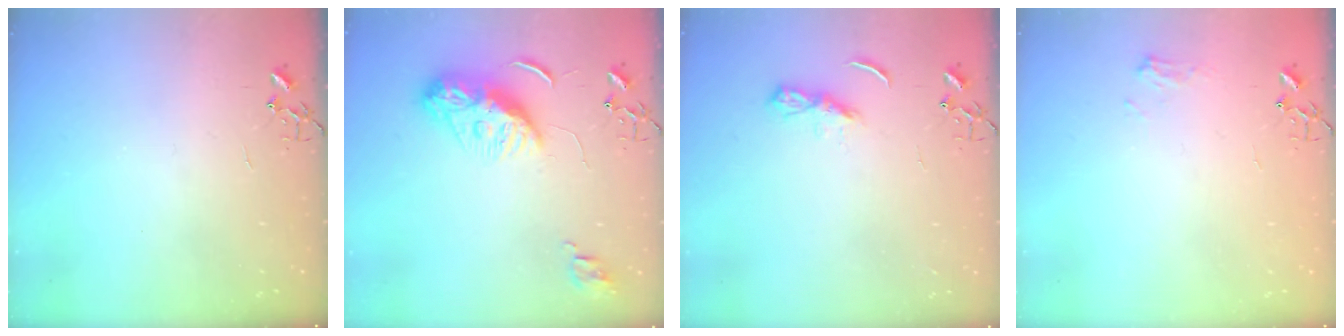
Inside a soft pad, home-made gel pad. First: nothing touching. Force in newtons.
{"total": 11.8, "press": 11.7, "slide": 1.1}
{"total": 5.3, "press": 5.3, "slide": 0.6}
{"total": 6.4, "press": 6.4, "slide": 0.2}